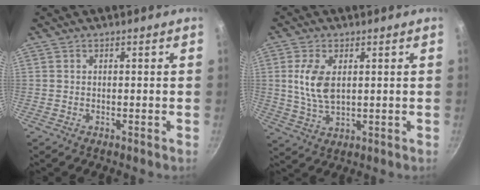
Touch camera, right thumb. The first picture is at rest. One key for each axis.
{"total": 7.7, "fx": 1.5, "fy": 4.2, "fz": 6.3, "tx": -0.127, "ty": -0.008, "tz": 0.031}